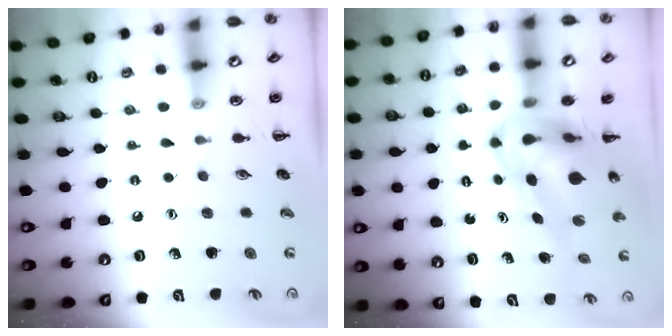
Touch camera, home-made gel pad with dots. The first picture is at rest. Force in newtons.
{"total": 9.0, "press": 8.6, "slide": 2.7}